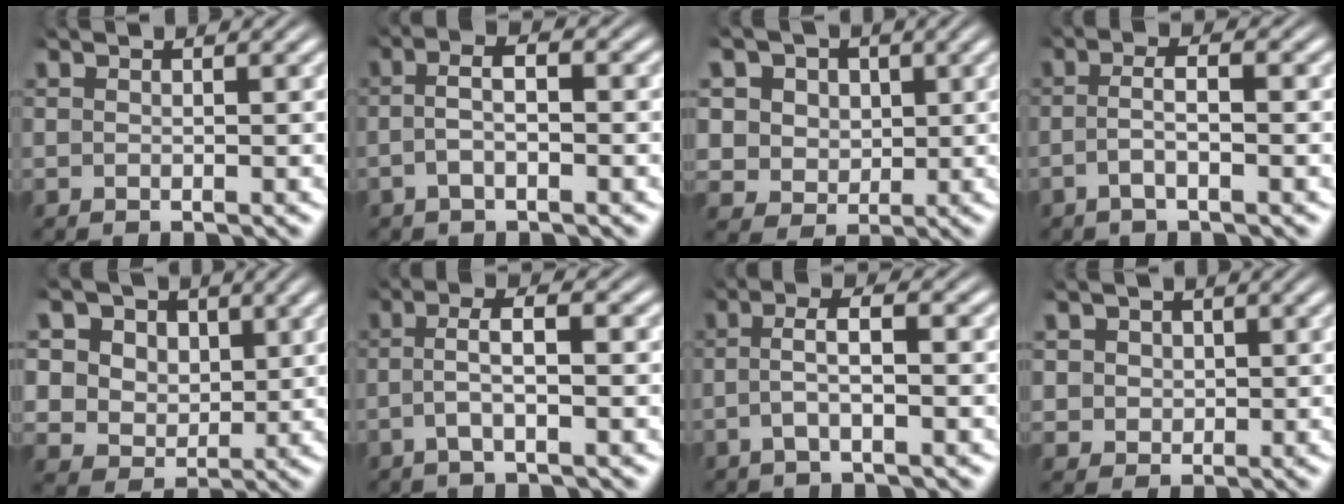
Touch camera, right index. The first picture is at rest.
{"total": 3.3, "force": [-0.6, 1.3, 3.0], "torque": [-0.056, 0.001, -0.015]}
{"total": 10.2, "force": [0.9, 9.4, 3.8], "torque": [-0.111, -0.034, 0.016]}
{"total": 2.8, "force": [-1.1, 0.5, 2.5], "torque": [-0.049, -0.003, -0.022]}
{"total": 12.6, "force": [1.2, 11.5, 4.9], "torque": [-0.145, -0.040, 0.018]}
{"total": 3.3, "force": [-0.7, 0.8, 3.1], "torque": [-0.058, 0.003, -0.017]}
{"total": 3.2, "force": [-0.8, 0.9, 3.0], "torque": [-0.057, 0.001, -0.019]}
{"total": 3.6, "force": [0.9, 3.2, 1.4], "torque": [-0.036, -0.010, 0.023]}